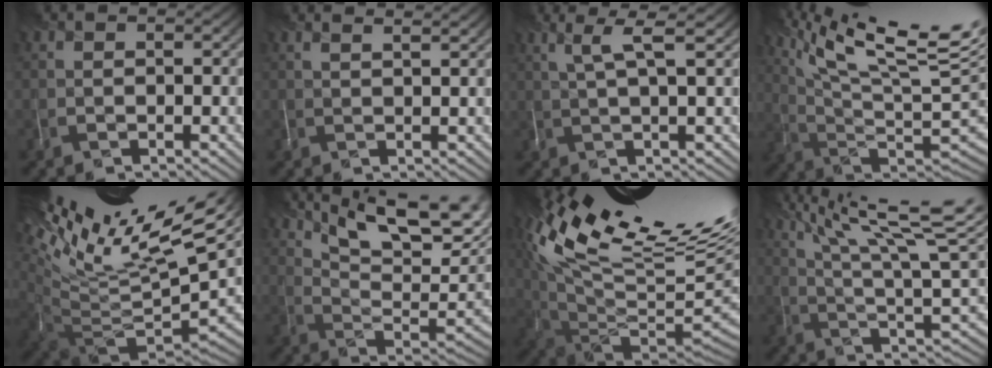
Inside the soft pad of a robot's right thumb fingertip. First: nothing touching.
{"total": 3.1, "force": [2.2, 0.9, 2.0], "torque": [-0.017, 0.012, 0.015]}
{"total": 3.6, "force": [1.7, 0.3, 3.2], "torque": [-0.058, 0.004, 0.033]}
{"total": 18.8, "force": [11.9, 4.9, 13.7], "torque": [-0.236, 0.010, 0.193]}
{"total": 17.7, "force": [10.5, 6.6, 12.6], "torque": [-0.221, 0.029, 0.196]}
{"total": 18.1, "force": [9.9, 6.8, 13.5], "torque": [-0.213, 0.026, 0.165]}
{"total": 19.0, "force": [10.6, 5.9, 14.6], "torque": [-0.232, 0.027, 0.190]}
{"total": 17.9, "force": [10.0, 4.4, 14.2], "torque": [-0.241, 0.018, 0.161]}